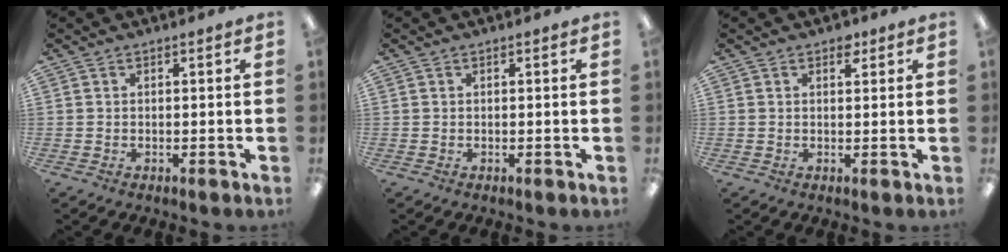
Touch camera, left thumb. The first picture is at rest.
{"total": 0.0}
{"total": 2.3, "force": [1.4, 1.3, 1.3], "torque": [-0.002, -0.006, 0.020]}